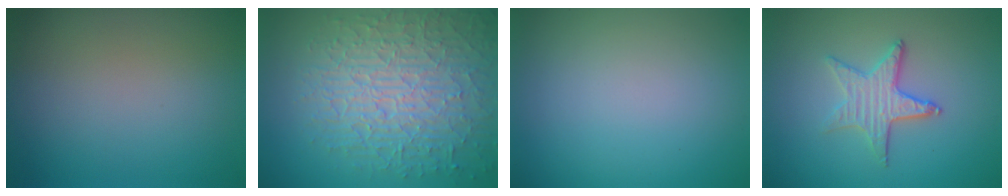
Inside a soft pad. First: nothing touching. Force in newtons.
{"total": 8.8, "press": 6.2, "slide": 6.2}
{"total": 0.0}
{"total": 3.2, "press": 2.8, "slide": 1.5}